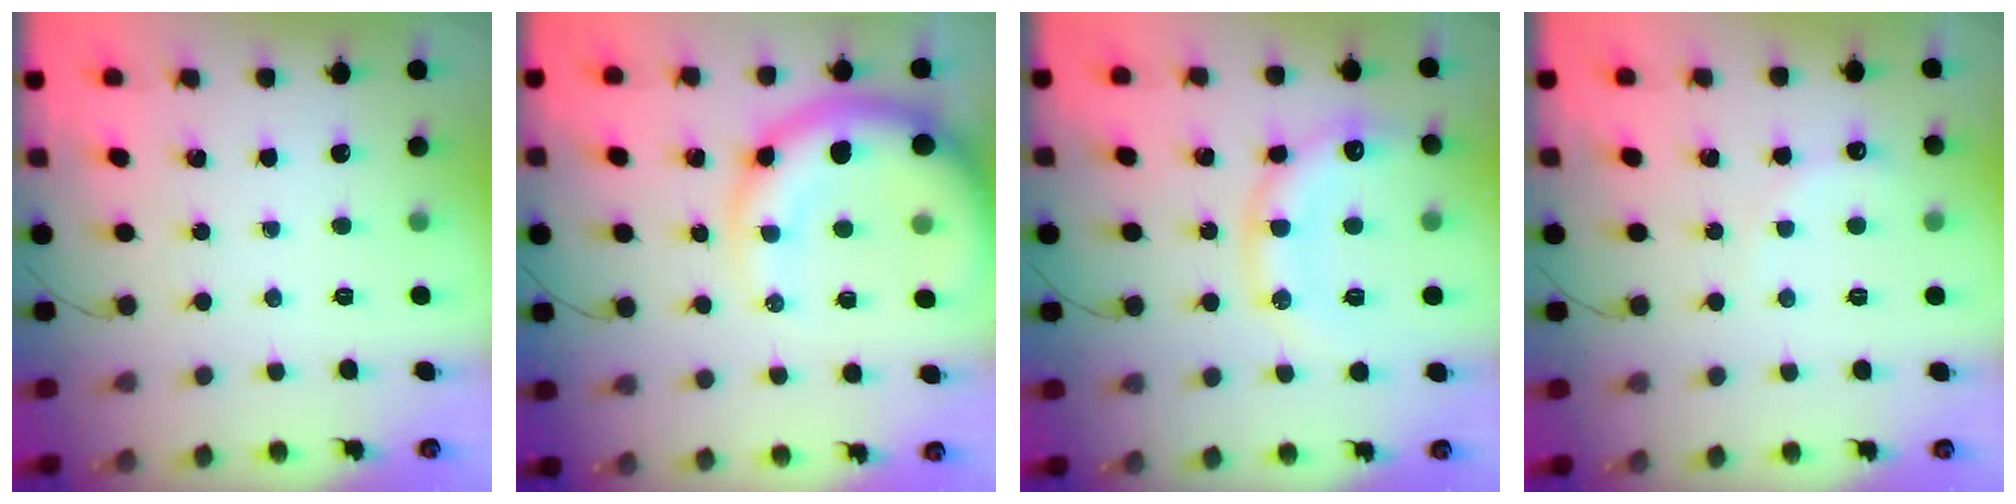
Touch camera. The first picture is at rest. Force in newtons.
{"total": 12.9, "press": 12.3, "slide": 4.0}
{"total": 14.7, "press": 14.6, "slide": 1.5}
{"total": 3.0, "press": 2.9, "slide": 0.8}